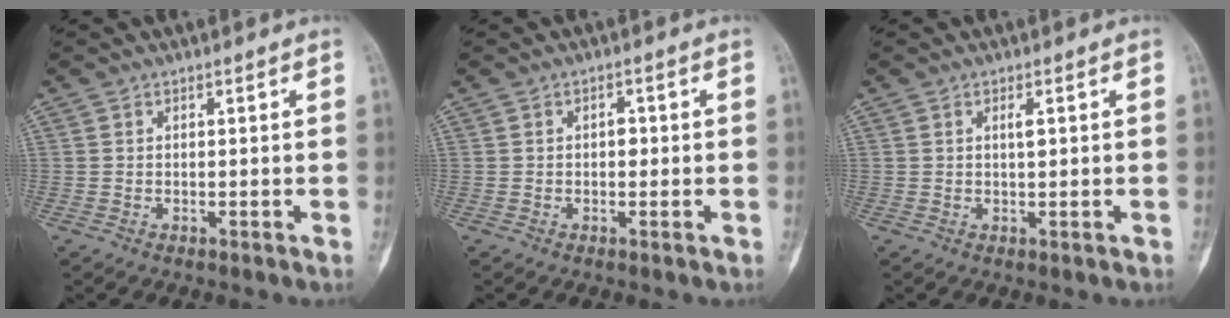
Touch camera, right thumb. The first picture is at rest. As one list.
[{"total": 2.0, "force": [-0.1, 1.3, 1.6], "torque": [-0.012, 0.003, -0.005]}, {"total": 1.7, "force": [0.4, 0.5, 1.6], "torque": [-0.026, 0.000, 0.006]}]